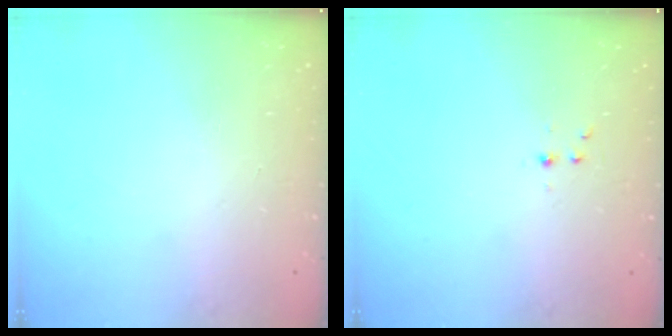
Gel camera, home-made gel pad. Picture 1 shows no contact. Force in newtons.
{"total": 3.0, "press": 2.6, "slide": 1.5}